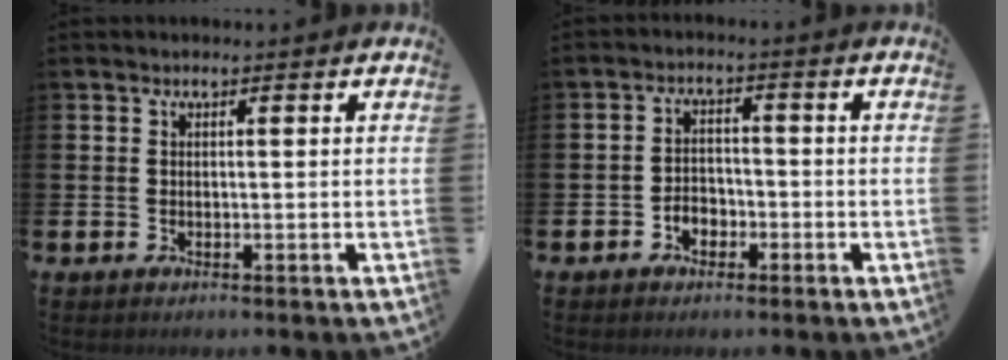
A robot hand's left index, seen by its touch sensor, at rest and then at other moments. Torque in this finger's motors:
{"motor_torque": [0.24, -0.01, 0.04, 0.07]}